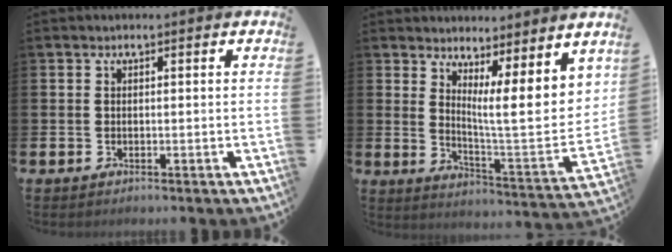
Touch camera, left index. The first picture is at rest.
{"total": 8.1, "force": [5.6, 0.7, 5.8], "torque": [-0.095, -0.070, 0.091]}